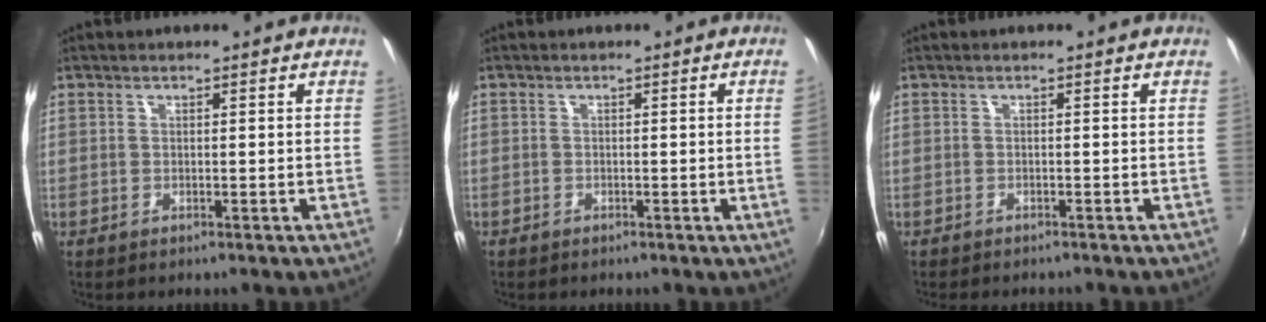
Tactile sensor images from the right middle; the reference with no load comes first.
{"total": 1.2, "force": [-0.2, -0.7, 0.9], "torque": [-0.012, -0.006, -0.003]}
{"total": 2.1, "force": [-1.9, 0.6, 0.6], "torque": [-0.018, -0.012, -0.030]}